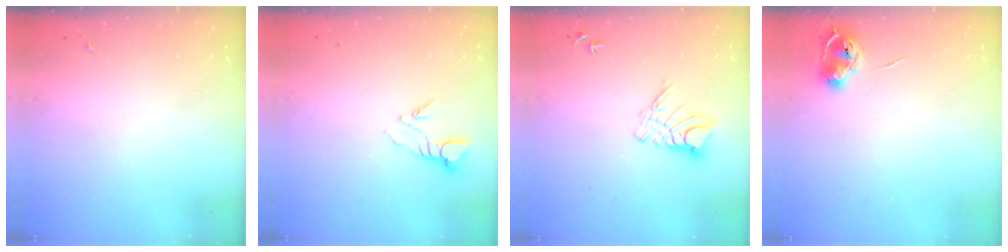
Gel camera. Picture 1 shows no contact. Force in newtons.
{"total": 3.8, "press": 3.8, "slide": 0.2}
{"total": 9.5, "press": 9.5, "slide": 0.9}
{"total": 7.7, "press": 7.7, "slide": 0.7}